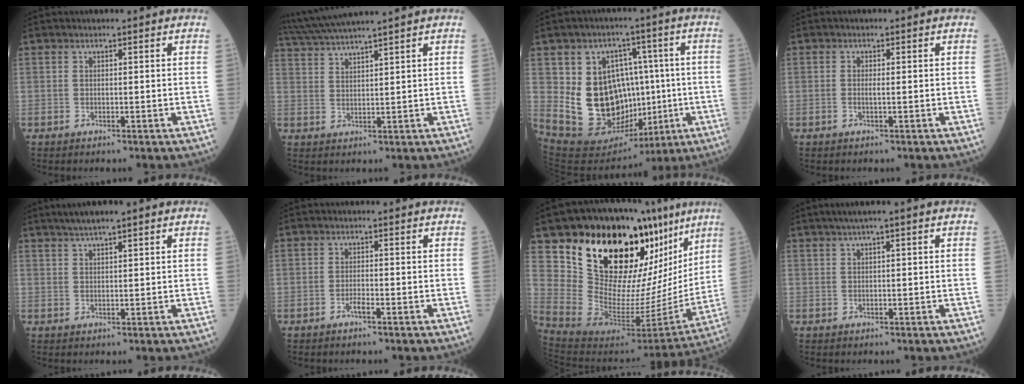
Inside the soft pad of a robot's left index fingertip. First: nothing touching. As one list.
[{"total": 9.9, "force": [8.8, -1.2, 4.3], "torque": [-0.083, 0.030, 0.153]}, {"total": 17.1, "force": [-0.2, 12.5, 11.7], "torque": [-0.207, 0.035, 0.039]}, {"total": 0.9, "force": [-0.2, 0.0, 0.8], "torque": [-0.020, 0.000, 0.000]}, {"total": 5.8, "force": [4.3, 0.6, 3.8], "torque": [-0.062, 0.032, 0.074]}, {"total": 1.3, "force": [-0.9, 0.0, 0.9], "torque": [-0.018, 0.002, -0.014]}, {"total": 25.7, "force": [18.6, 9.0, 15.3], "torque": [-0.223, -0.021, 0.286]}, {"total": 3.3, "force": [2.2, -0.2, 2.5], "torque": [-0.046, 0.022, 0.041]}]